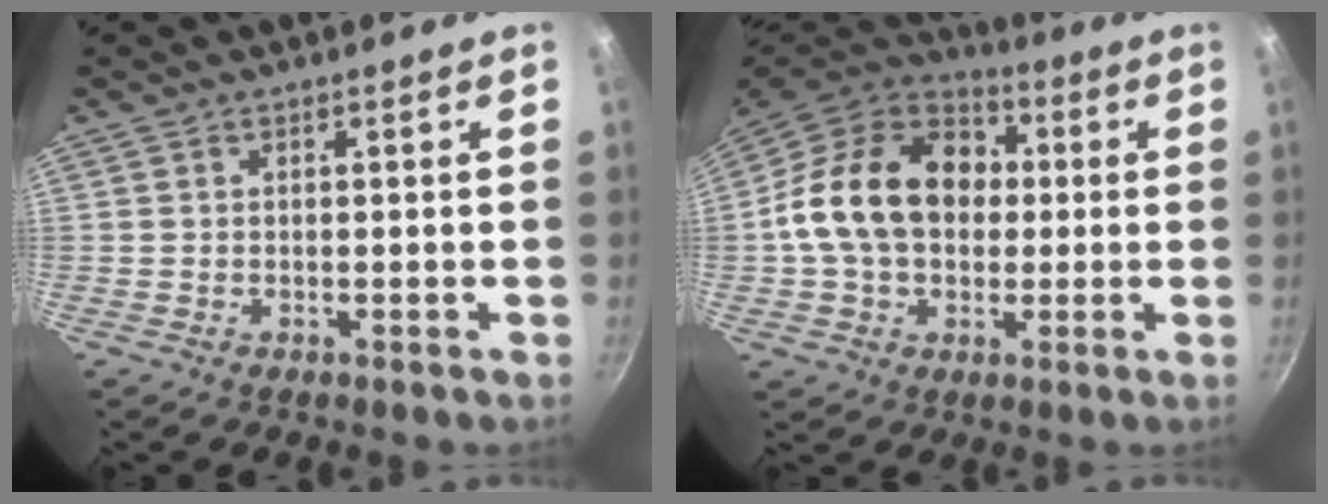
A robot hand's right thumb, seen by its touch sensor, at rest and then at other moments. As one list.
[{"total": 20.7, "force": [1.5, 15.4, 13.8], "torque": [-0.214, 0.036, 0.014]}]